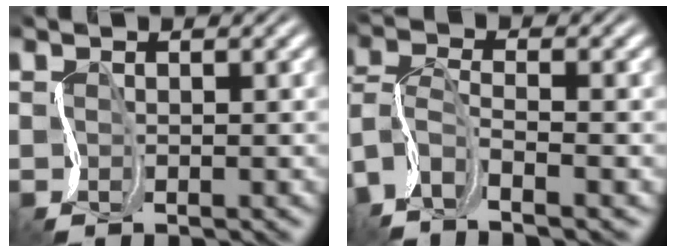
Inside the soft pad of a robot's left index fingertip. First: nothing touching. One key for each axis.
{"total": 6.1, "fx": -3.7, "fy": 2.4, "fz": 4.3, "tx": -0.095, "ty": -0.008, "tz": -0.079}